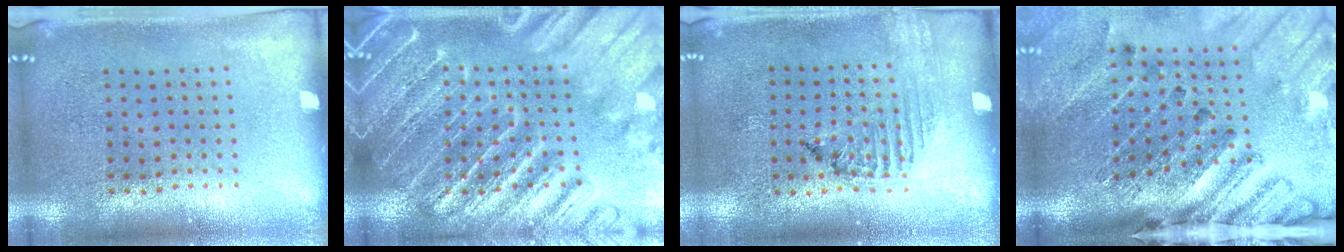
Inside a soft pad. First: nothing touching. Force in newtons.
{"total": 4.4, "press": 4.4, "slide": 0.5}
{"total": 1.3, "press": 1.3, "slide": 0.2}
{"total": 3.5, "press": 2.9, "slide": 1.9}